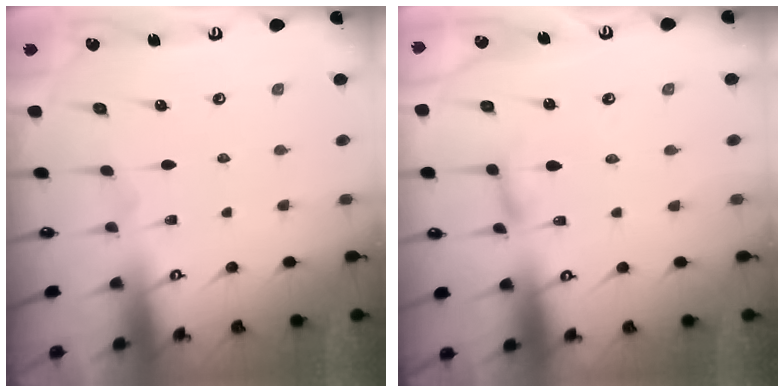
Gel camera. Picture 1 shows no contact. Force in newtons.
{"total": 2.7, "press": 2.7, "slide": 0.2}